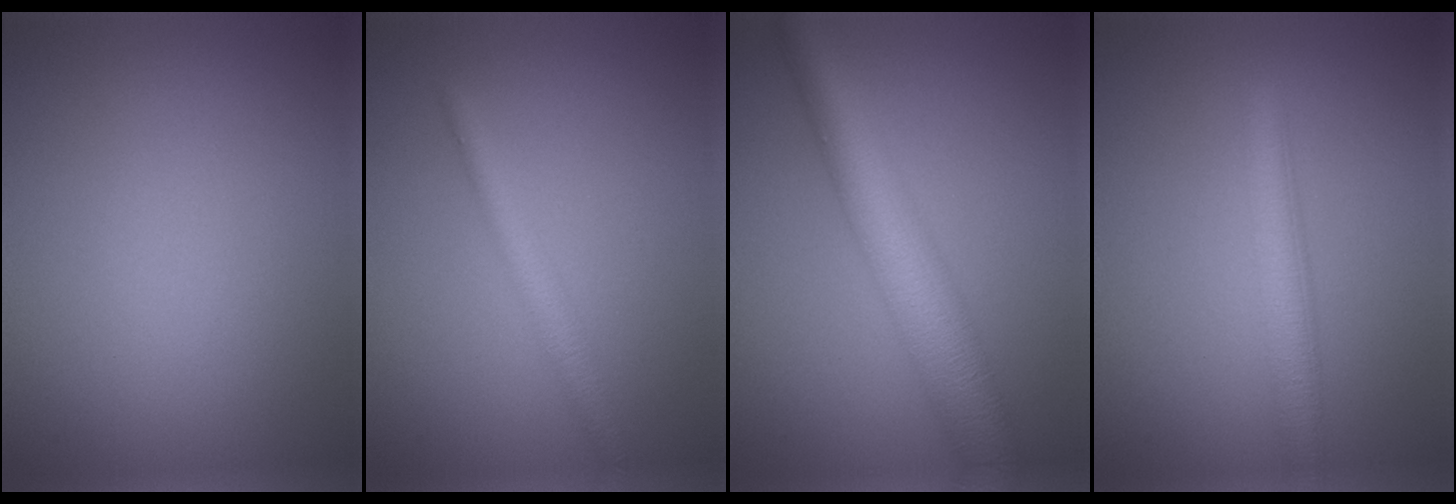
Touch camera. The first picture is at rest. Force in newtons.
{"total": 2.4, "press": 2.4, "slide": 0.1}
{"total": 7.3, "press": 7.3, "slide": 0.2}
{"total": 3.7, "press": 3.7, "slide": 0.0}